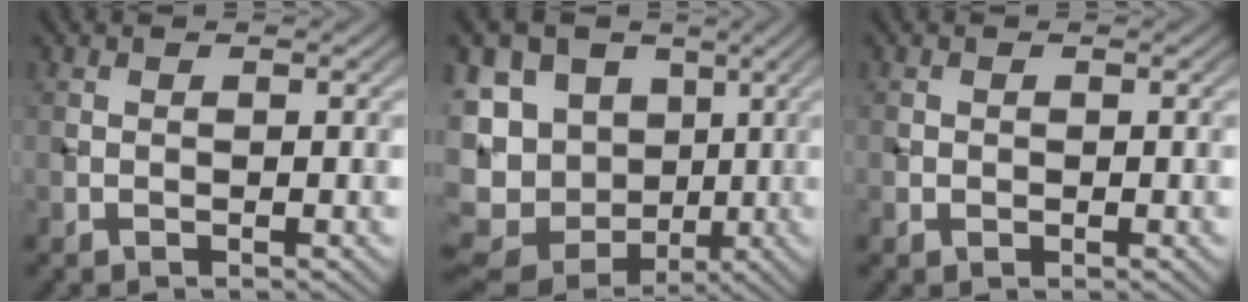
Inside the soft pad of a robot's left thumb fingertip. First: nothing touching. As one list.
[{"total": 16.5, "force": [-0.1, 14.3, 8.3], "torque": [-0.243, 0.001, 0.009]}, {"total": 0.6, "force": [-0.1, 0.6, 0.2], "torque": [0.000, -0.003, -0.003]}]